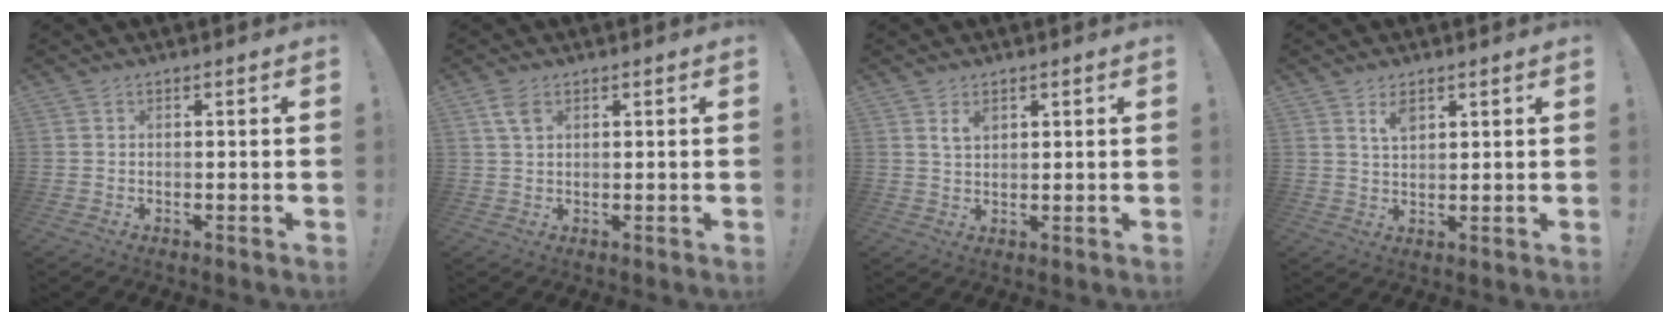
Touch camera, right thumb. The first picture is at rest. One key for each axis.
{"total": 4.0, "fx": 1.9, "fy": 2.1, "fz": 2.9, "tx": -0.055, "ty": 0.000, "tz": 0.036}
{"total": 3.4, "fx": 2.0, "fy": 2.0, "fz": 2.0, "tx": -0.029, "ty": -0.008, "tz": 0.034}
{"total": 4.4, "fx": 2.6, "fy": 2.2, "fz": 2.8, "tx": -0.038, "ty": -0.014, "tz": 0.044}